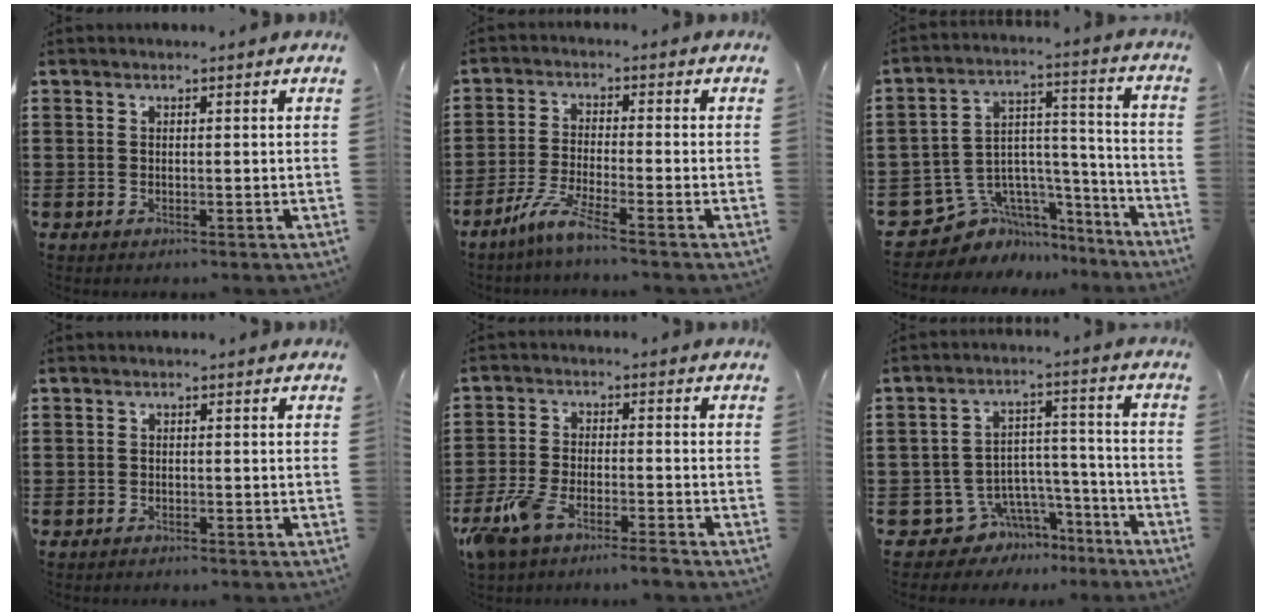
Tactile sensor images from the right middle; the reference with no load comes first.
{"total": 5.2, "force": [-3.8, 0.1, 3.6], "torque": [-0.079, -0.013, -0.073]}
{"total": 7.3, "force": [-4.4, 5.6, 1.5], "torque": [-0.058, -0.008, -0.076]}
{"total": 0.9, "force": [-0.9, 0.3, -0.1], "torque": [0.000, 0.002, -0.019]}
{"total": 6.3, "force": [-5.2, 1.1, 3.4], "torque": [-0.094, -0.012, -0.104]}
{"total": 6.5, "force": [-4.7, 4.3, 0.9], "torque": [-0.033, 0.018, -0.087]}